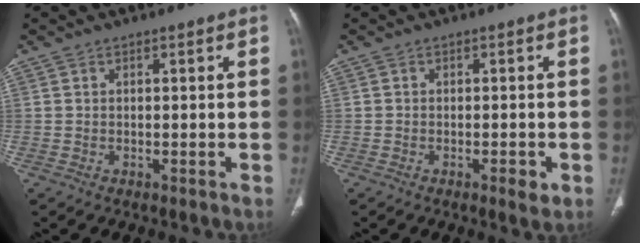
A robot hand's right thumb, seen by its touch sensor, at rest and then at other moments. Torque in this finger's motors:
{"motor_torque": [-0.27, 0.18, -0.24, 0.11, 0.03]}